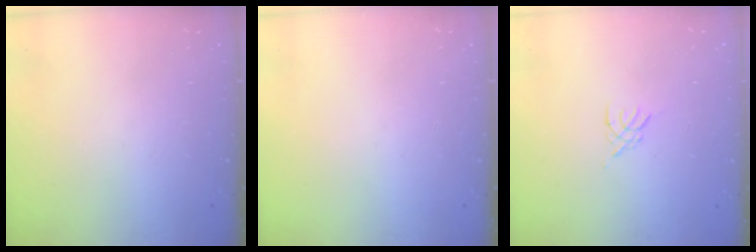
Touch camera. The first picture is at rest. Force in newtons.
{"total": 0.0}
{"total": 2.6, "press": 2.5, "slide": 0.6}